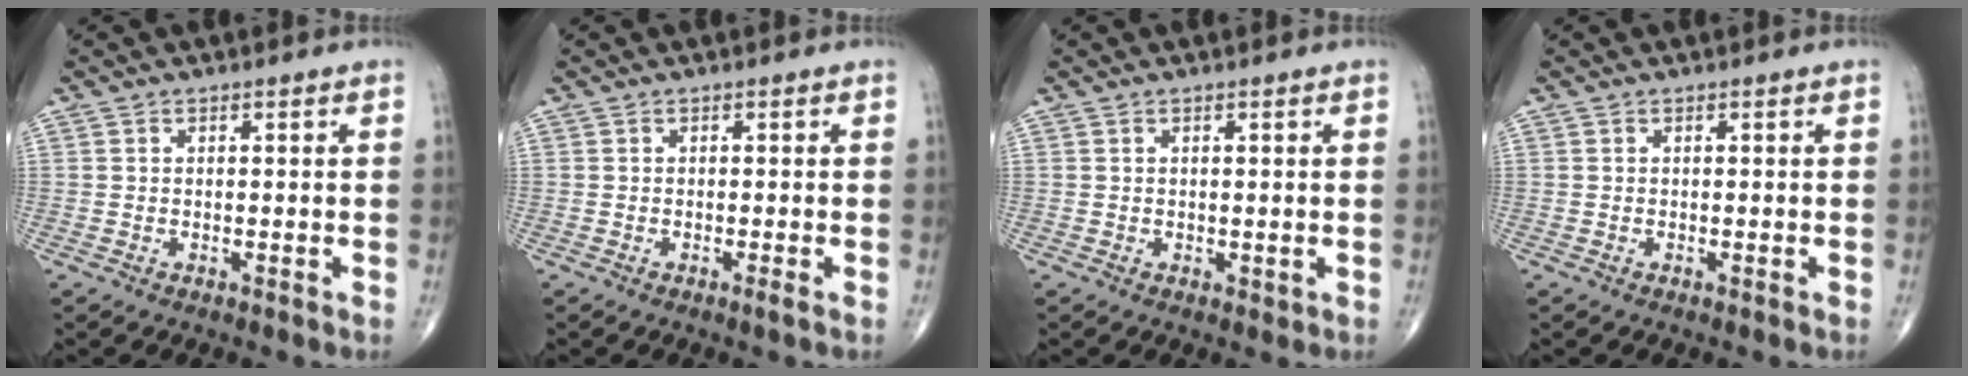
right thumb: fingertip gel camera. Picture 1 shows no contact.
{"total": 0.7, "force": [-0.4, -0.1, 0.6], "torque": [-0.014, -0.002, -0.007]}
{"total": 0.7, "force": [0.4, 0.4, 0.5], "torque": [-0.003, -0.005, 0.007]}
{"total": 0.0}